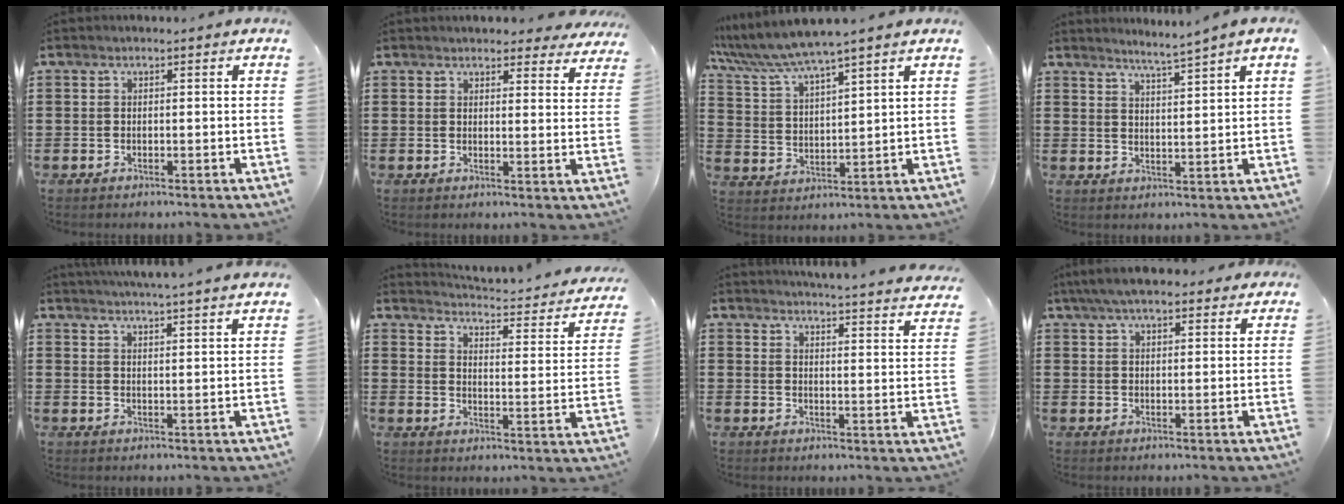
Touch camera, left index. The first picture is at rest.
{"total": 3.6, "force": [3.4, 0.7, 0.7], "torque": [-0.009, -0.015, 0.061]}
{"total": 6.2, "force": [5.4, -0.1, 3.1], "torque": [-0.081, -0.024, 0.093]}
{"total": 3.0, "force": [2.7, -1.2, 0.7], "torque": [-0.021, -0.018, 0.045]}
{"total": 3.8, "force": [3.7, -0.7, 0.6], "torque": [-0.025, -0.018, 0.065]}
{"total": 2.2, "force": [2.0, -0.3, 0.7], "torque": [-0.027, -0.031, 0.021]}
{"total": 4.1, "force": [4.0, -0.6, 0.5], "torque": [-0.023, -0.035, 0.065]}
{"total": 5.8, "force": [4.9, 1.5, 2.9], "torque": [-0.069, -0.001, 0.091]}